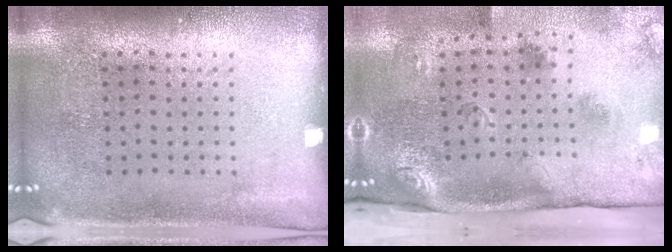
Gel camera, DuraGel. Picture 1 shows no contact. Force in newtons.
{"total": 3.4, "press": 2.0, "slide": 2.7}